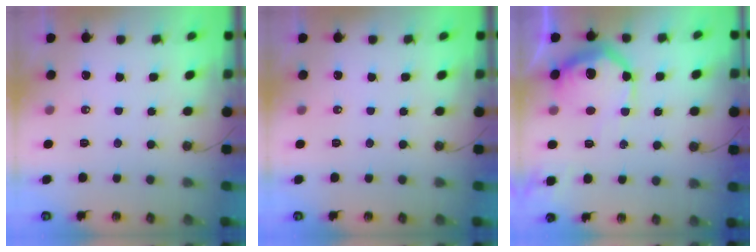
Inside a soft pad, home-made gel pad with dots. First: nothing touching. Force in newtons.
{"total": 0.0}
{"total": 19.6, "press": 19.5, "slide": 1.6}